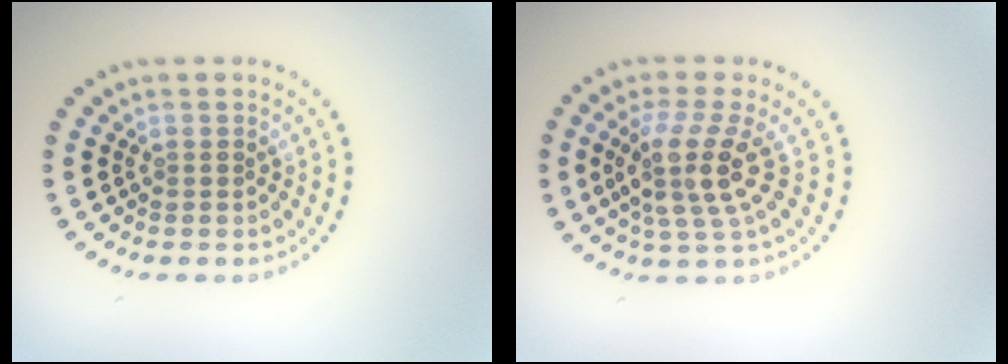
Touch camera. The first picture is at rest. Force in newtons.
{"total": 4.1, "press": 3.0, "slide": 2.8}